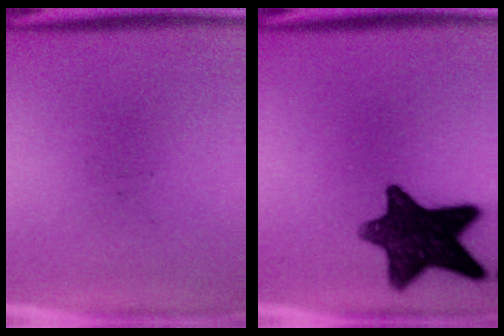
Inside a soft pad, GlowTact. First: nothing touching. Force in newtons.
{"total": 13.3}